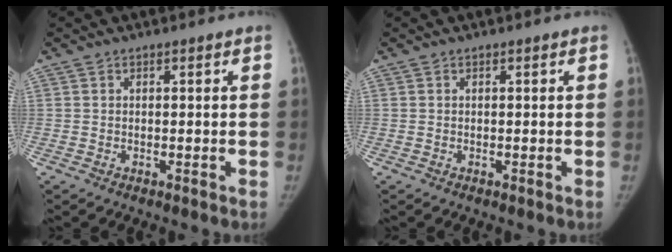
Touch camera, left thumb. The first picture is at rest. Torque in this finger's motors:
{"motor_torque": [0.00, 0.00, 0.09, -0.05, 0.00]}